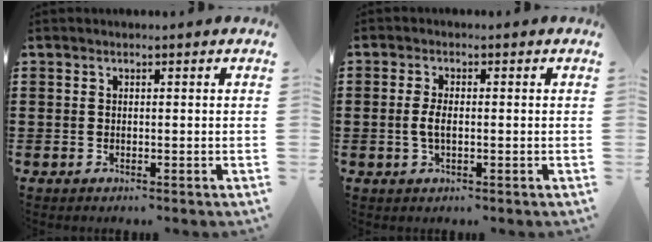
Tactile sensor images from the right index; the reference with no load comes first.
{"total": 2.9, "force": [-0.3, 1.2, 2.6], "torque": [-0.064, -0.003, -0.011]}